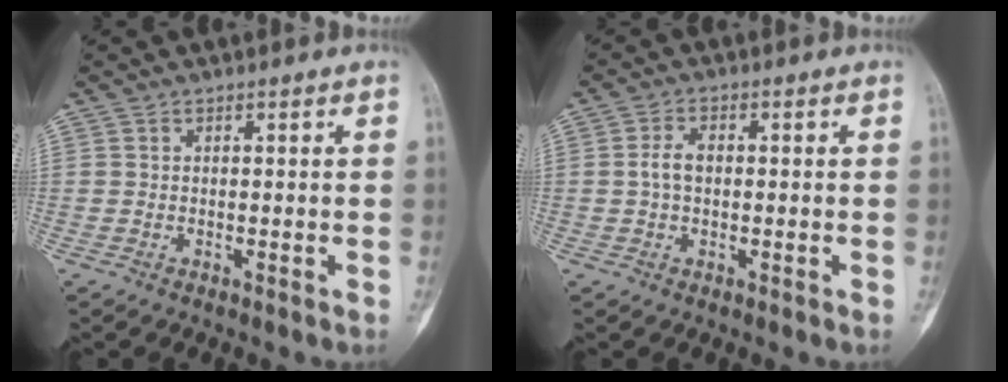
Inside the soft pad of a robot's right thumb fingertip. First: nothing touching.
{"total": 3.4, "force": [0.0, 2.1, 2.7], "torque": [-0.056, 0.010, -0.003]}